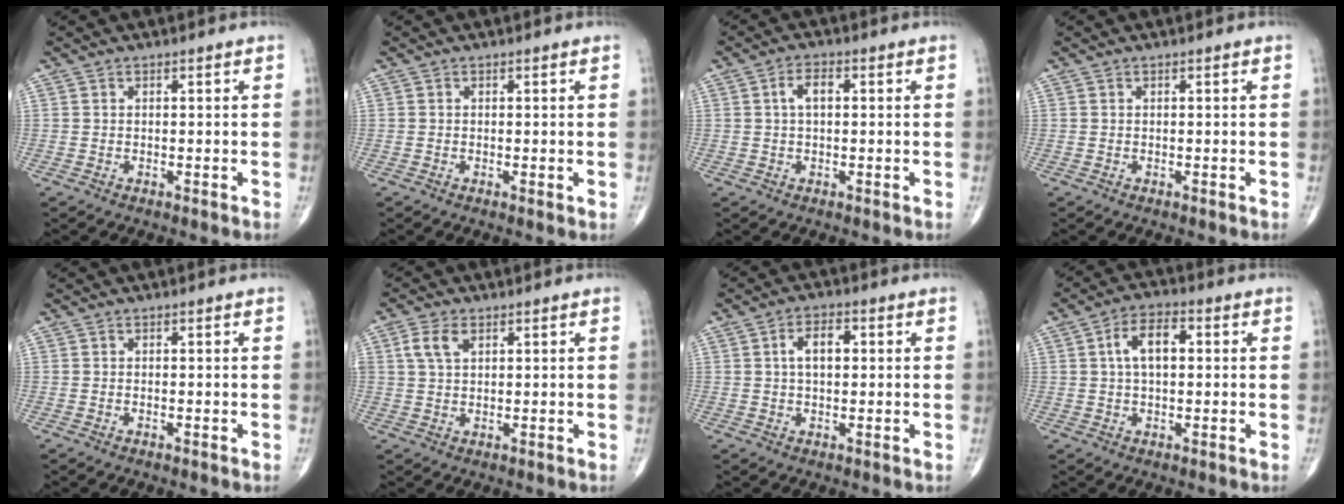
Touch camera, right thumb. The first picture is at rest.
{"total": 0.6, "force": [0.0, 0.2, 0.5], "torque": [-0.013, -0.004, -0.002]}
{"total": 3.5, "force": [0.5, 1.8, 3.0], "torque": [-0.053, 0.012, 0.006]}
{"total": 0.0}
{"total": 0.0}
{"total": 4.6, "force": [1.8, 2.6, 3.4], "torque": [-0.073, 0.006, 0.036]}
{"total": 5.3, "force": [0.9, 2.9, 4.3], "torque": [-0.069, 0.012, 0.010]}
{"total": 7.2, "force": [1.1, 3.8, 6.0], "torque": [-0.101, 0.017, 0.014]}